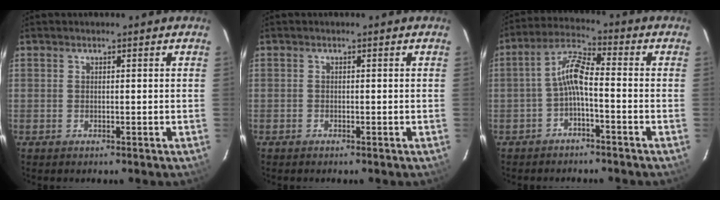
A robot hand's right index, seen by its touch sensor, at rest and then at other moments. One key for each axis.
{"total": 0.5, "fx": -0.5, "fy": 0.3, "fz": 0.0, "tx": -0.002, "ty": 0.002, "tz": -0.010}
{"total": 5.7, "fx": -2.3, "fy": 1.3, "fz": 5.0, "tx": -0.119, "ty": 0.020, "tz": -0.044}